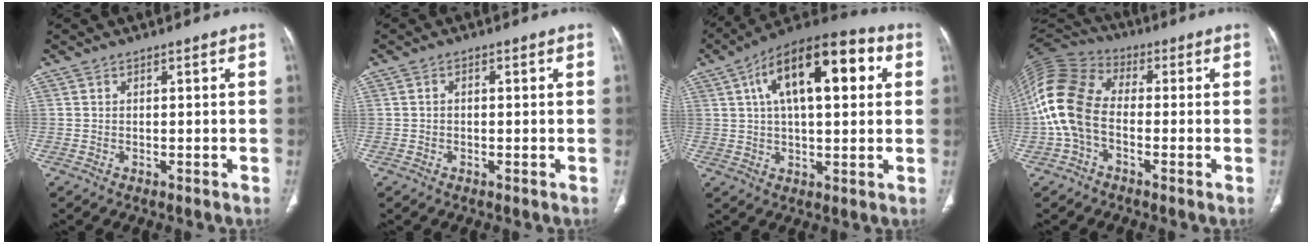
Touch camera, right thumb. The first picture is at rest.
{"total": 0.9, "force": [-0.1, 0.7, 0.6], "torque": [-0.009, 0.006, -0.003]}
{"total": 19.7, "force": [5.7, 8.8, 16.7], "torque": [-0.245, 0.021, 0.081]}
{"total": 14.1, "force": [-2.0, 9.2, 10.5], "torque": [-0.227, 0.033, -0.048]}